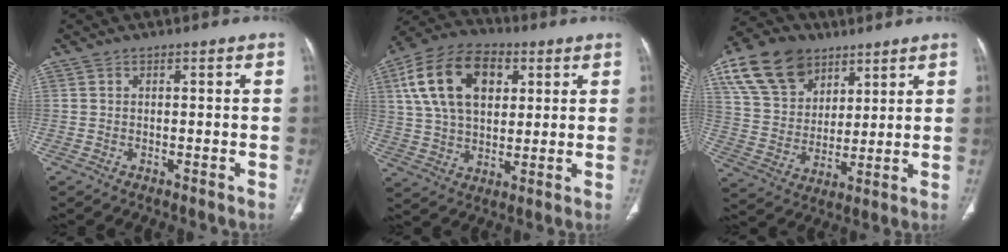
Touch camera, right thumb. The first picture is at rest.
{"total": 18.1, "force": [5.8, 11.4, 12.8], "torque": [-0.217, 0.003, 0.100]}
{"total": 16.9, "force": [9.3, 11.6, 8.0], "torque": [-0.130, -0.013, 0.177]}